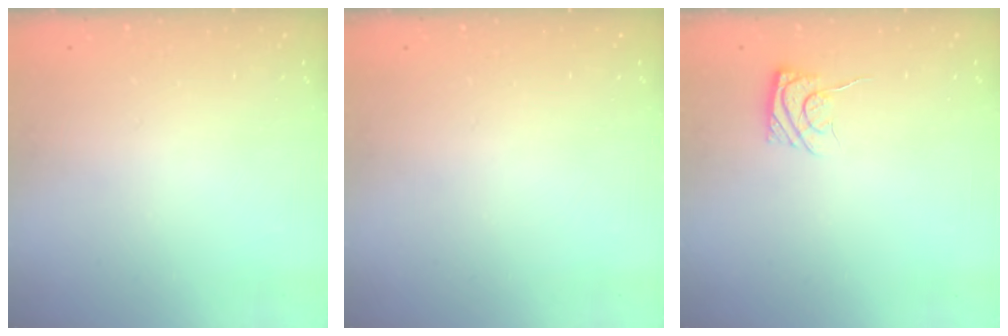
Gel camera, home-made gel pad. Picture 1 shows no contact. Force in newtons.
{"total": 0.0}
{"total": 6.1, "press": 5.9, "slide": 1.6}